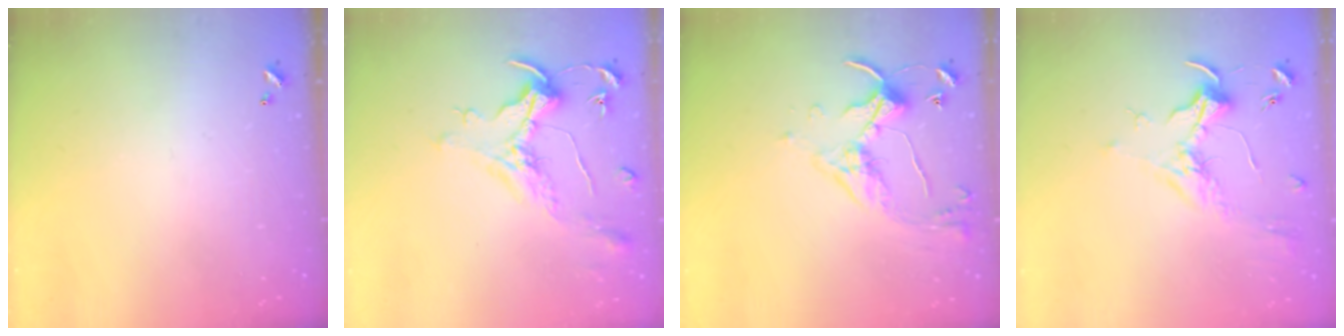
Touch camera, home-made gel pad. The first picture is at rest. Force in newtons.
{"total": 1.5, "press": 1.3, "slide": 0.7}
{"total": 5.3, "press": 5.3, "slide": 0.7}
{"total": 1.7, "press": 1.5, "slide": 0.8}